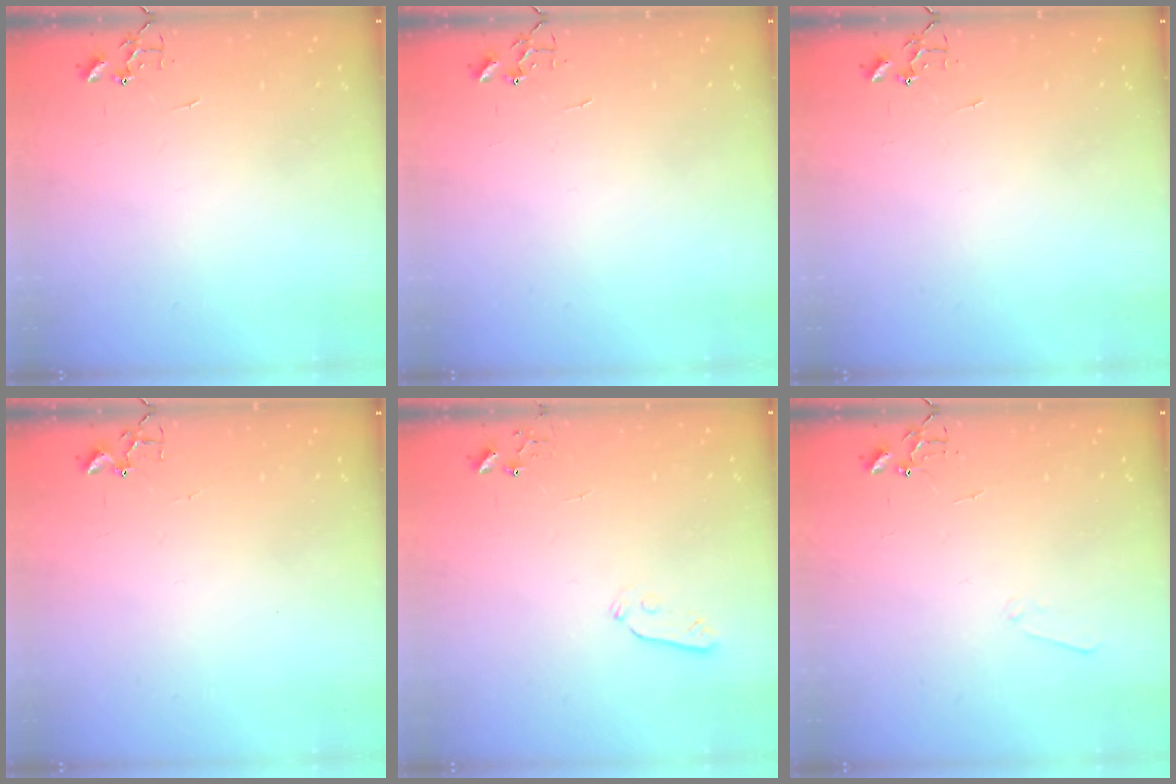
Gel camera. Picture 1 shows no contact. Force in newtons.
{"total": 0.0}
{"total": 0.0}
{"total": 1.9, "press": 1.9, "slide": 0.2}
{"total": 3.9, "press": 3.8, "slide": 0.8}
{"total": 4.8, "press": 4.7, "slide": 0.7}